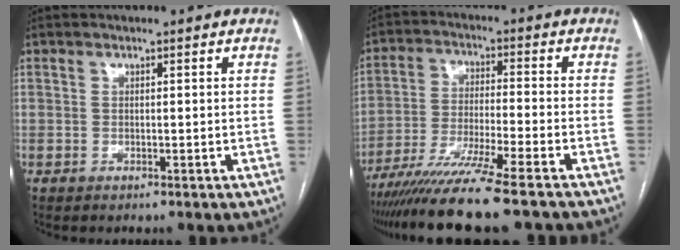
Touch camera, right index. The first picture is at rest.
{"total": 12.9, "force": [-10.6, -1.4, 7.2], "torque": [-0.115, -0.035, -0.174]}